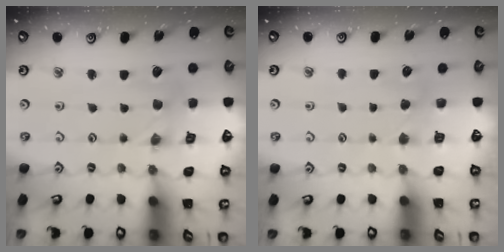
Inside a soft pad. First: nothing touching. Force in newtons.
{"total": 2.9, "press": 2.9, "slide": 0.5}